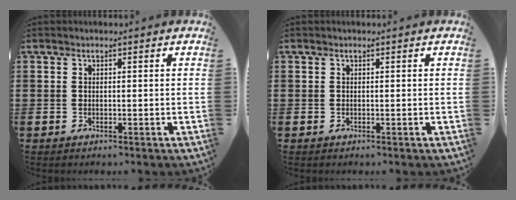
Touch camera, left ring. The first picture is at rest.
{"total": 0.0}